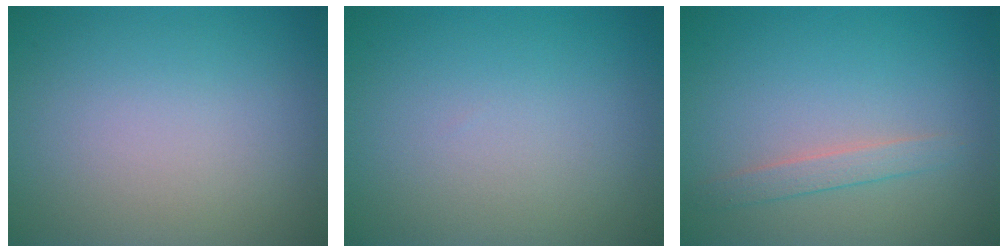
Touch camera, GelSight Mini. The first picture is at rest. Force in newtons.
{"total": 0.0}
{"total": 1.6, "press": 1.6, "slide": 0.1}